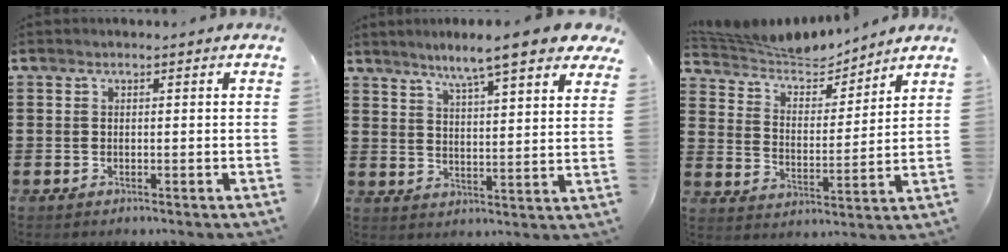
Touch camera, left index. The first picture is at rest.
{"total": 7.6, "force": [6.3, -0.1, 4.3], "torque": [-0.089, -0.032, 0.102]}
{"total": 6.4, "force": [6.1, 1.4, 1.2], "torque": [-0.056, -0.037, 0.106]}